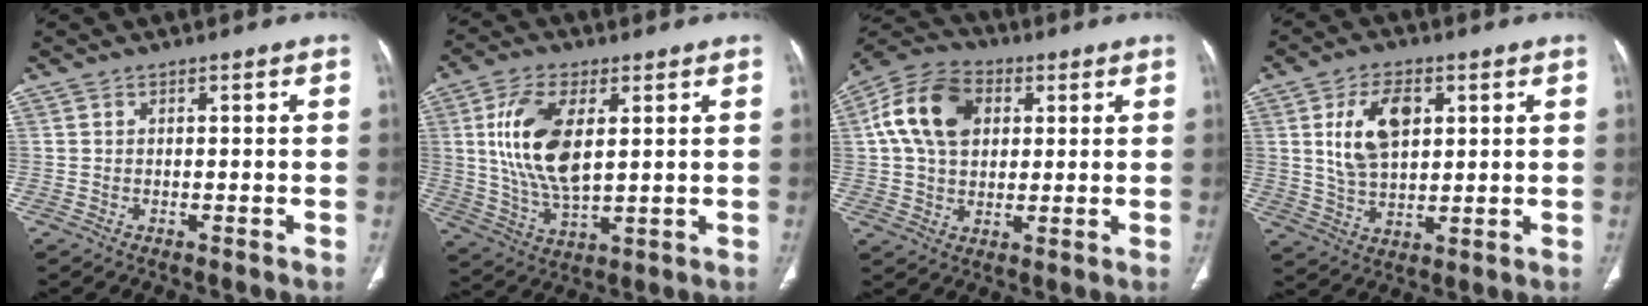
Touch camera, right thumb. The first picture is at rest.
{"total": 14.2, "force": [3.2, 7.1, 11.9], "torque": [-0.231, -0.015, 0.067]}
{"total": 14.4, "force": [3.5, 10.2, 9.5], "torque": [-0.158, 0.011, 0.052]}
{"total": 11.2, "force": [3.2, 6.7, 8.3], "torque": [-0.135, -0.008, 0.065]}